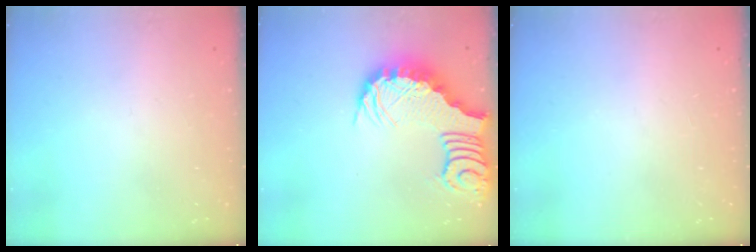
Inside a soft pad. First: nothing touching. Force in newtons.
{"total": 3.7, "press": 3.6, "slide": 0.7}
{"total": 0.0}